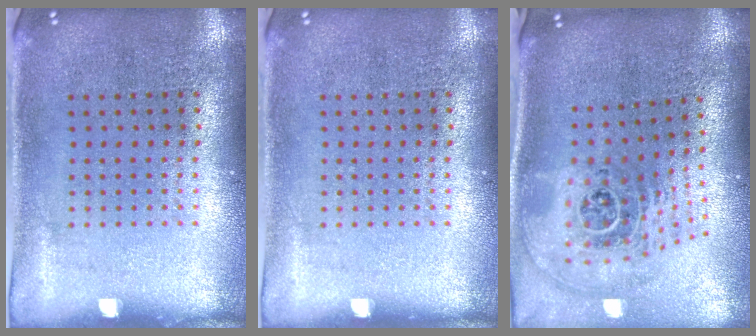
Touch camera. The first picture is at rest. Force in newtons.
{"total": 0.0}
{"total": 2.8, "press": 1.8, "slide": 2.1}